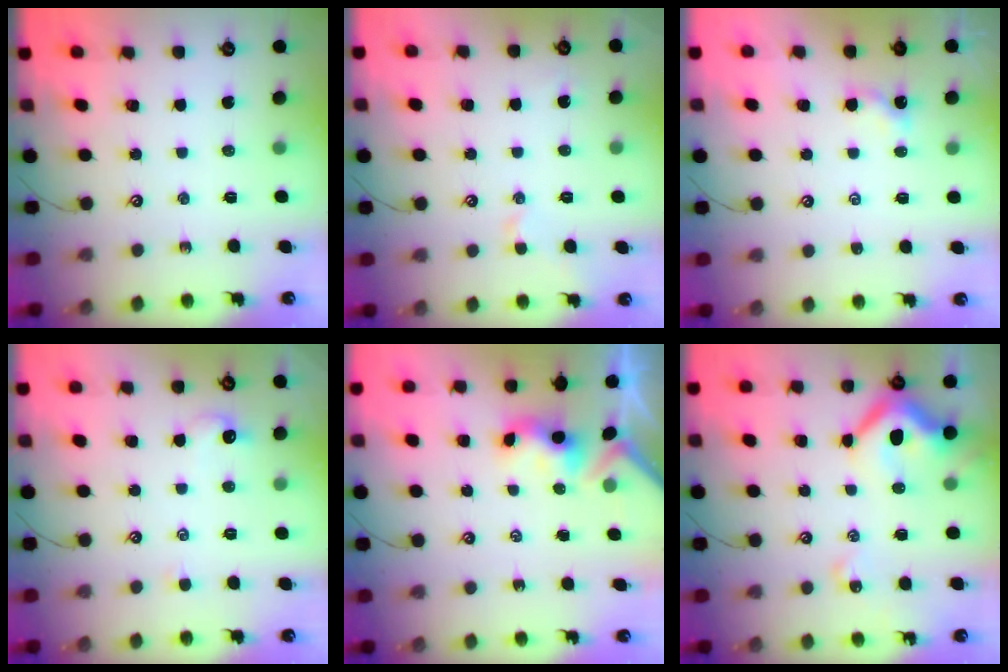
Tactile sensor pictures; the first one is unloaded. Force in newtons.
{"total": 1.0, "press": 0.9, "slide": 0.5}
{"total": 0.0}
{"total": 1.6, "press": 1.5, "slide": 0.4}
{"total": 3.4, "press": 3.4, "slide": 0.3}
{"total": 12.0, "press": 11.9, "slide": 1.3}